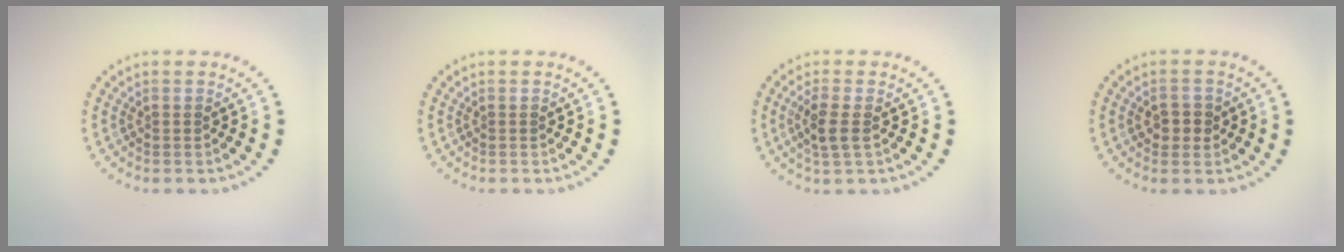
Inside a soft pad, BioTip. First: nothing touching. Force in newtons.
{"total": 0.0}
{"total": 2.3, "press": 2.1, "slide": 0.9}
{"total": 1.9, "press": 1.9, "slide": 0.2}